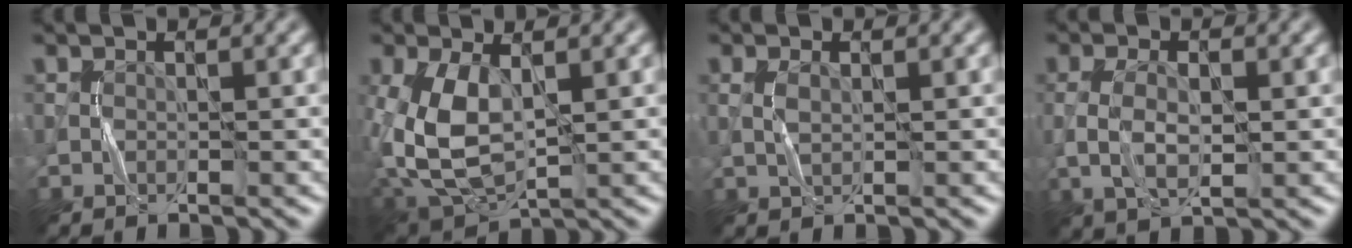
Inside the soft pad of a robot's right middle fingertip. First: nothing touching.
{"total": 8.4, "force": [0.6, 4.7, 6.9], "torque": [-0.169, -0.007, 0.015]}
{"total": 1.3, "force": [0.3, 0.5, 1.1], "torque": [-0.031, 0.002, 0.007]}
{"total": 4.0, "force": [-0.2, 1.9, 3.5], "torque": [-0.082, -0.003, -0.001]}